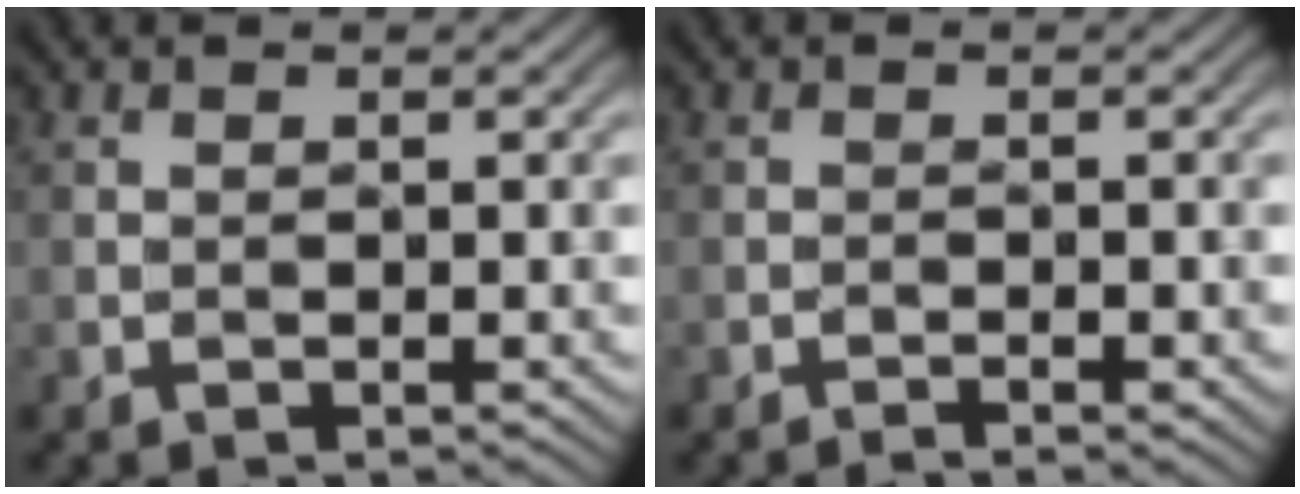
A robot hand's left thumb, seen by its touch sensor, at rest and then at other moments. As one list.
[{"total": 1.5, "force": [-1.2, -0.1, 0.9], "torque": [-0.019, 0.002, -0.020]}]